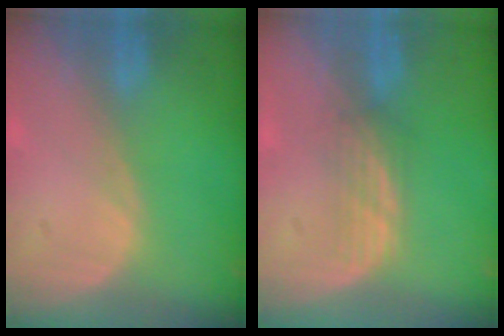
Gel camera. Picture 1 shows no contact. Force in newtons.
{"total": 2.7, "press": 2.5, "slide": 0.9}